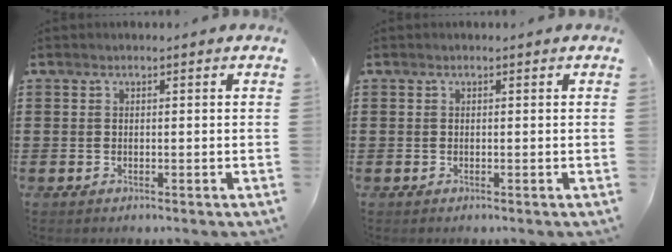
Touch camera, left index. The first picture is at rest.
{"total": 0.0}